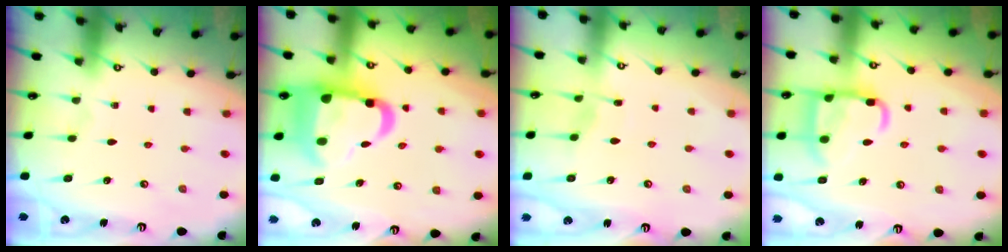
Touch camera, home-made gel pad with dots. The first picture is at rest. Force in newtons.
{"total": 17.9, "press": 17.7, "slide": 2.2}
{"total": 3.6, "press": 3.6, "slide": 0.4}
{"total": 14.4, "press": 14.4, "slide": 1.3}